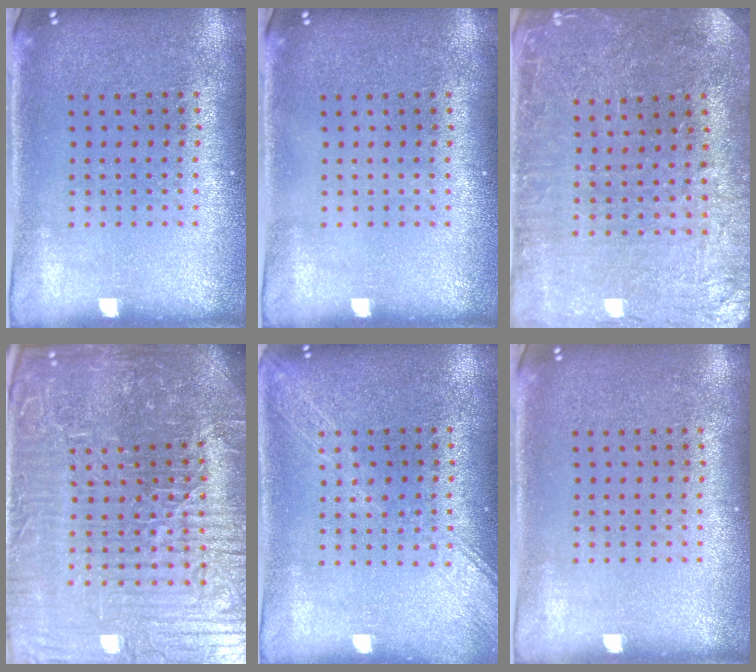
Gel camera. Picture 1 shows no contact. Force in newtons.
{"total": 0.0}
{"total": 1.2, "press": 1.2, "slide": 0.1}
{"total": 7.1, "press": 6.5, "slide": 2.9}
{"total": 1.7, "press": 1.7, "slide": 0.2}
{"total": 0.0}